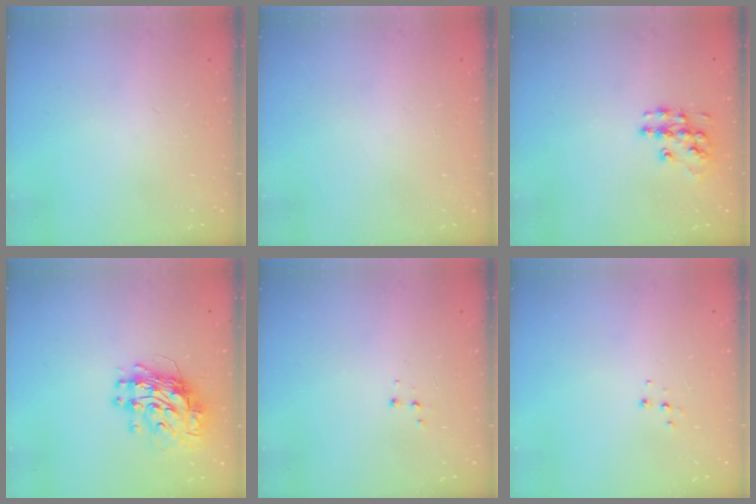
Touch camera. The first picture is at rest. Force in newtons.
{"total": 0.0}
{"total": 10.0, "press": 10.0, "slide": 0.9}
{"total": 12.0, "press": 11.9, "slide": 1.2}
{"total": 3.3, "press": 3.3, "slide": 0.5}
{"total": 4.3, "press": 4.3, "slide": 0.4}